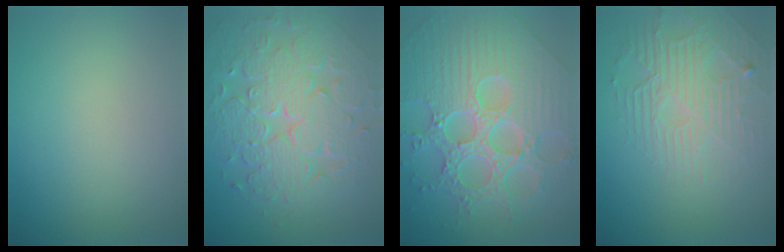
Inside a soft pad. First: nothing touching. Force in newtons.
{"total": 8.9, "press": 6.5, "slide": 6.1}
{"total": 9.8, "press": 7.1, "slide": 6.8}
{"total": 3.1, "press": 2.8, "slide": 1.4}